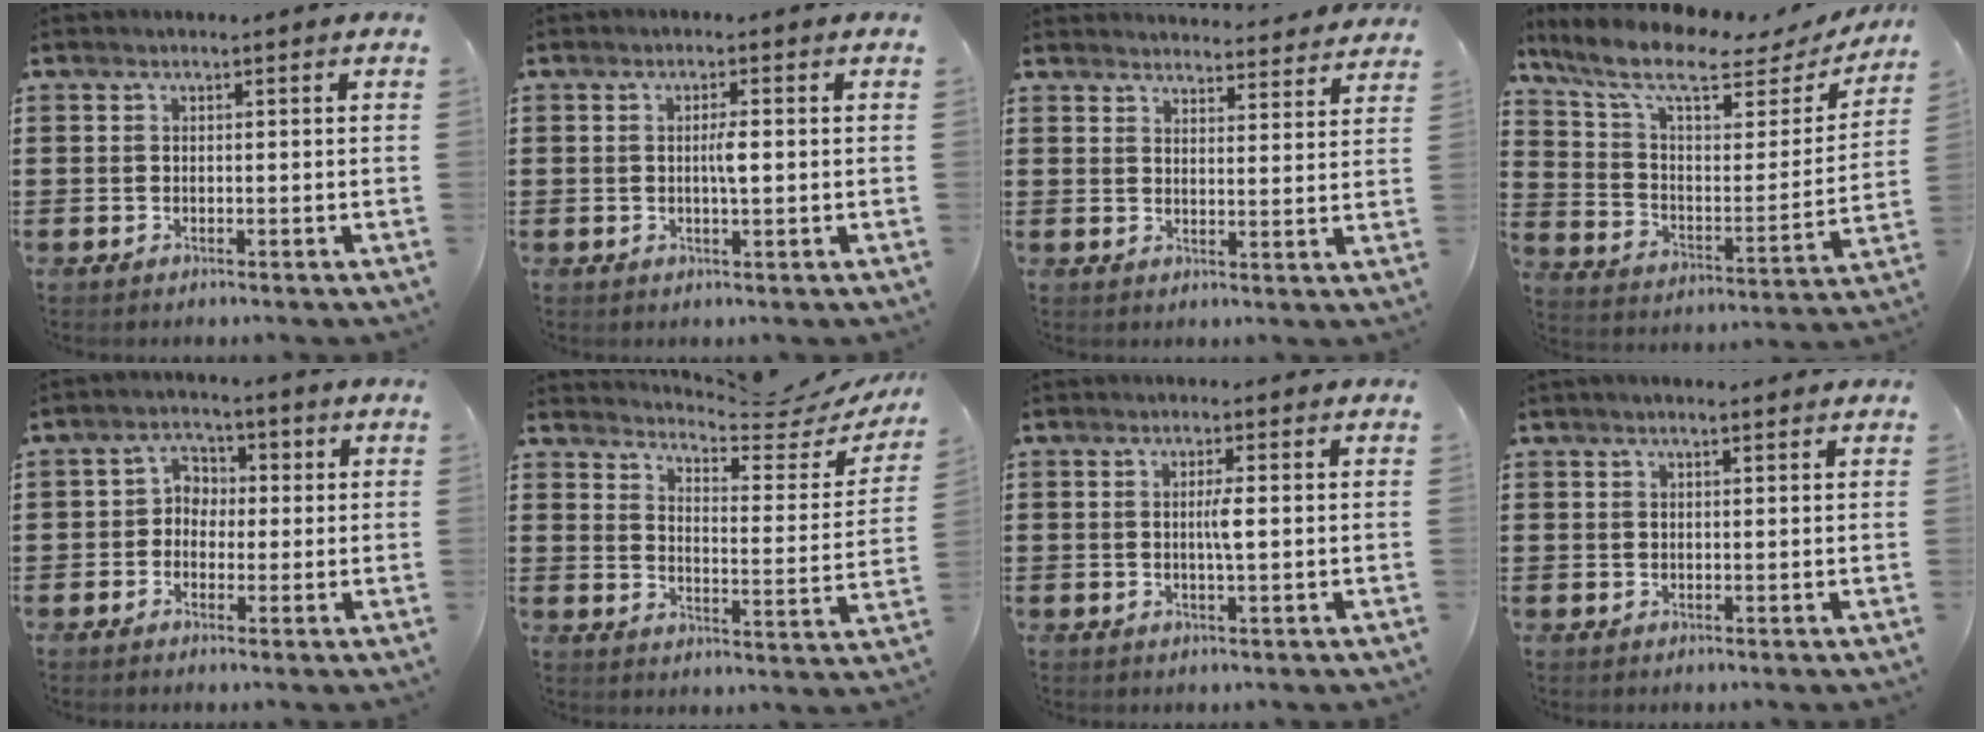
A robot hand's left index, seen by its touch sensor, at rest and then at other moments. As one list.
[{"total": 2.5, "force": [0.1, 0.4, 2.4], "torque": [-0.047, -0.003, 0.001]}, {"total": 3.7, "force": [3.7, -0.2, 0.0], "torque": [-0.006, -0.026, 0.065]}, {"total": 10.7, "force": [7.7, 3.0, 6.7], "torque": [-0.163, -0.037, 0.133]}, {"total": 3.4, "force": [-0.7, 3.1, 1.1], "torque": [-0.038, 0.015, -0.022]}, {"total": 5.0, "force": [4.7, 0.0, 1.6], "torque": [-0.041, -0.045, 0.073]}, {"total": 2.5, "force": [0.2, 0.1, 2.5], "torque": [-0.049, -0.004, 0.001]}, {"total": 1.2, "force": [1.0, 0.2, 0.7], "torque": [-0.014, 0.001, 0.018]}]